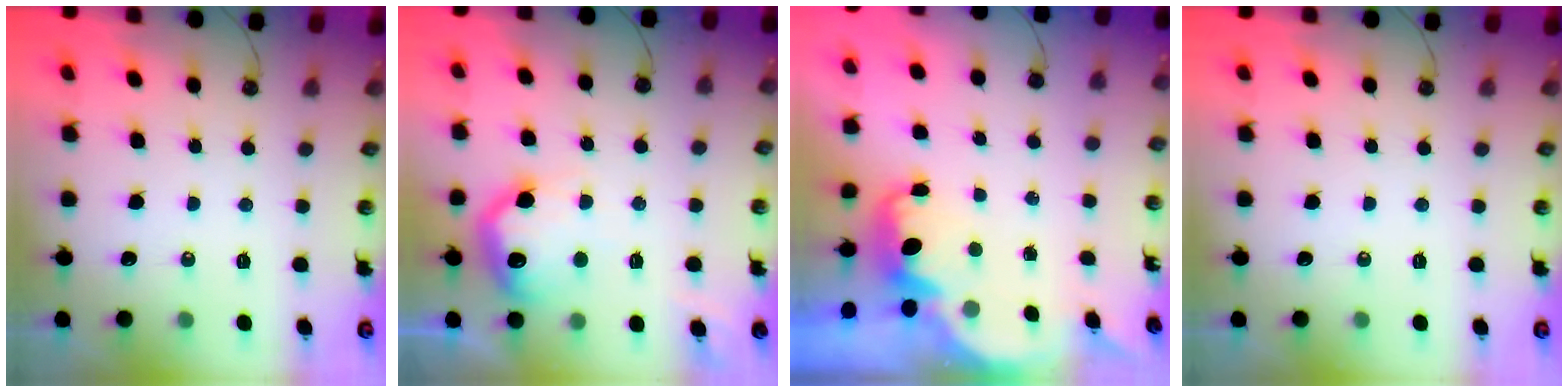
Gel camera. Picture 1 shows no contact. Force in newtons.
{"total": 14.8, "press": 14.7, "slide": 0.8}
{"total": 2.2, "press": 2.1, "slide": 0.6}
{"total": 0.0}